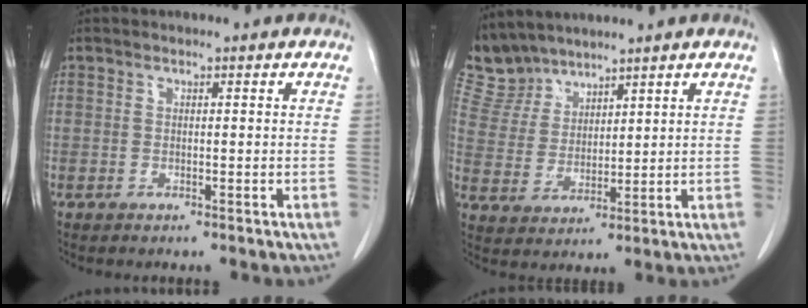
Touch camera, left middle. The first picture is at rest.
{"total": 6.3, "force": [6.1, 1.7, -0.1], "torque": [-0.012, 0.011, 0.141]}